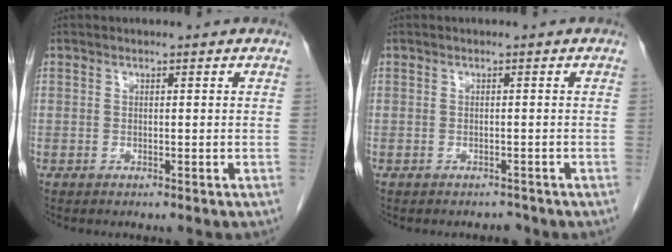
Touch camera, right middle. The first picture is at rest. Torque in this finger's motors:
{"motor_torque": [0.03, -0.02, 0.00, 0.00]}